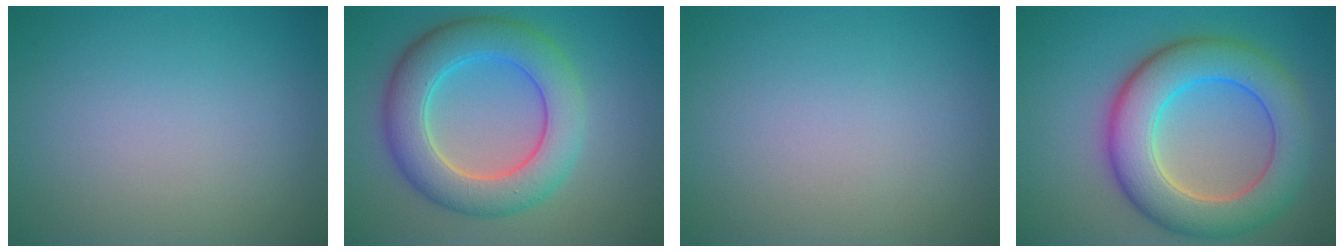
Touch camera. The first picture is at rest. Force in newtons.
{"total": 7.6, "press": 7.6, "slide": 0.1}
{"total": 0.0}
{"total": 8.8, "press": 8.8, "slide": 0.1}